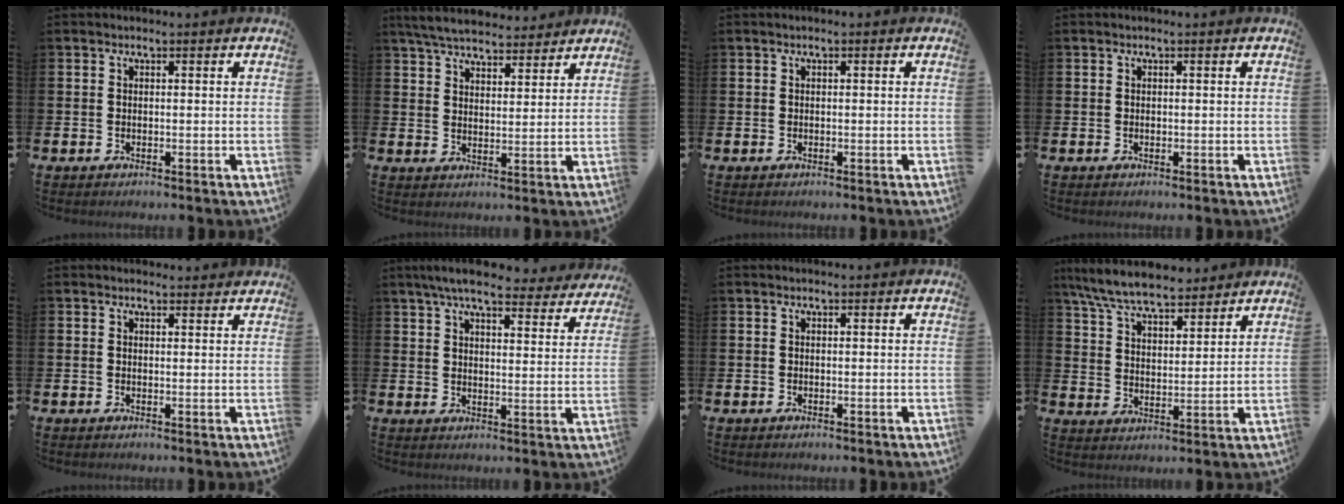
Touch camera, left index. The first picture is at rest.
{"total": 6.0, "force": [5.8, 1.4, 1.2], "torque": [-0.046, -0.021, 0.105]}
{"total": 0.0}
{"total": 0.0}
{"total": 1.1, "force": [1.0, 0.4, 0.0], "torque": [0.010, -0.001, 0.017]}
{"total": 7.4, "force": [6.7, 1.2, 2.9], "torque": [-0.064, -0.030, 0.118]}
{"total": 0.0}
{"total": 8.0, "force": [7.4, 1.5, 2.5], "torque": [-0.079, -0.032, 0.136]}